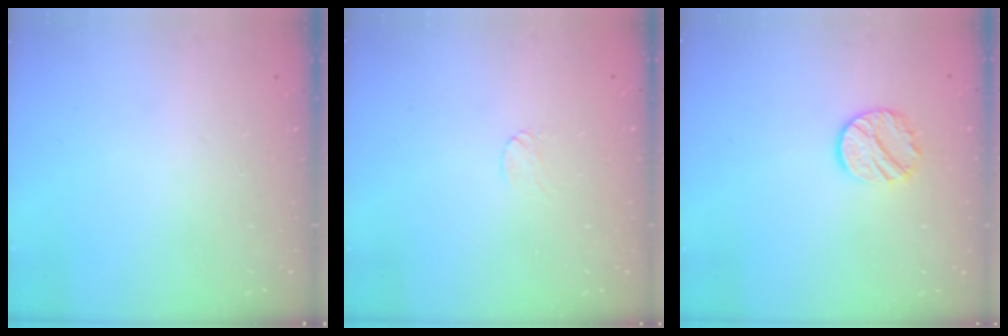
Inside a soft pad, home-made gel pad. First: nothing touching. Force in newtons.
{"total": 3.1, "press": 3.1, "slide": 0.3}
{"total": 9.2, "press": 9.2, "slide": 0.3}